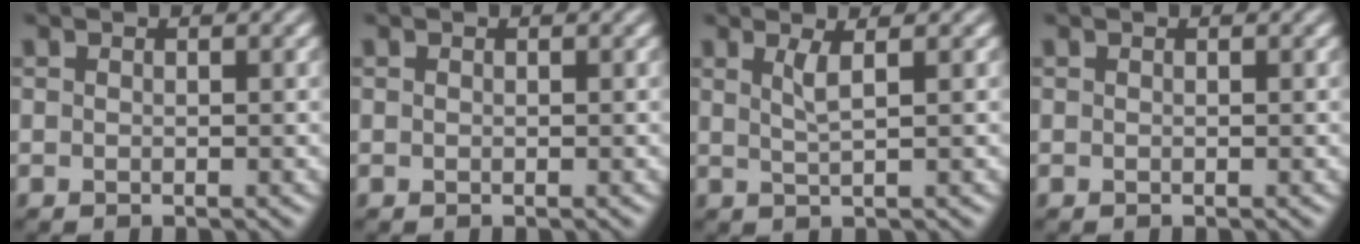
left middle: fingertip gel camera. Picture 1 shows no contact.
{"total": 0.0}
{"total": 1.9, "force": [0.7, 0.5, 1.7], "torque": [-0.028, 0.000, 0.010]}
{"total": 0.0}